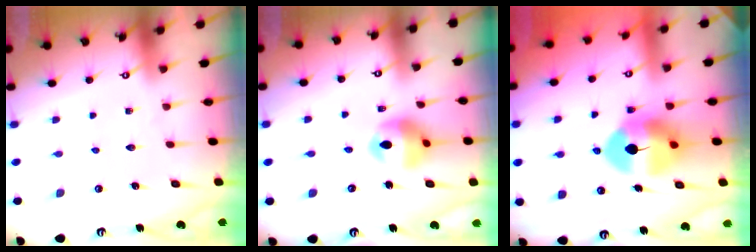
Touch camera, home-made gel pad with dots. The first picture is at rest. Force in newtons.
{"total": 12.5, "press": 11.9, "slide": 3.8}
{"total": 10.4, "press": 10.3, "slide": 1.3}